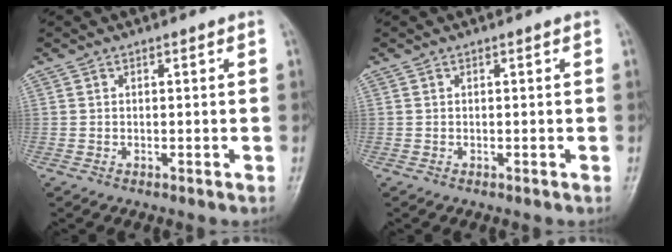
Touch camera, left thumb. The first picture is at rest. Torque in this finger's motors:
{"motor_torque": [0.00, 0.00, -0.03, 0.03, 0.00]}